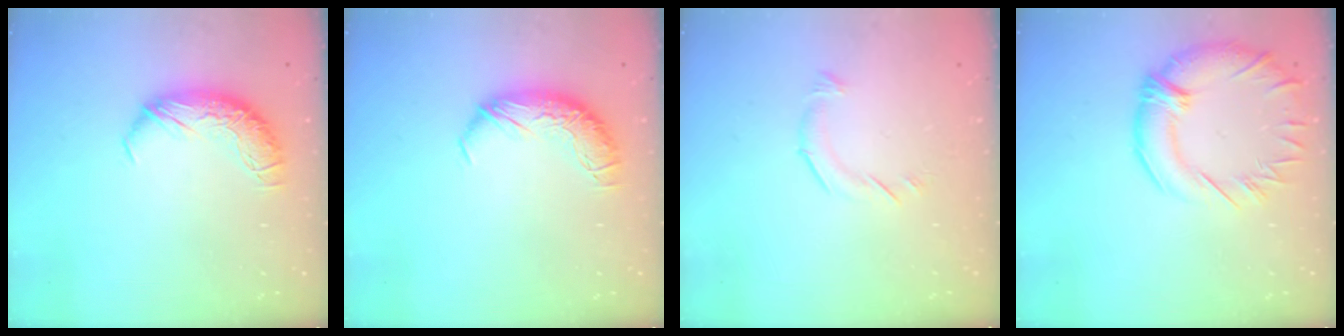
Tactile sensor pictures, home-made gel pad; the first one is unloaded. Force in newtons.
{"total": 0.0}
{"total": 5.3, "press": 5.3, "slide": 0.6}
{"total": 5.5, "press": 4.7, "slide": 2.8}